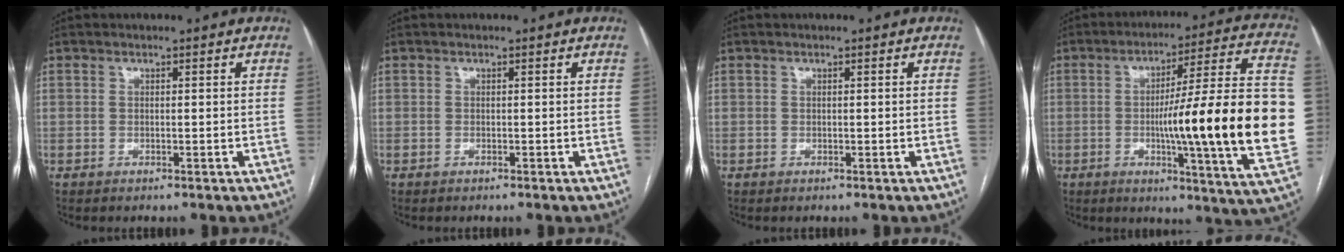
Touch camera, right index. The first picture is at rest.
{"total": 0.0}
{"total": 0.0}
{"total": 25.1, "force": [-2.4, 0.1, 25.0], "torque": [-0.285, 0.008, -0.039]}